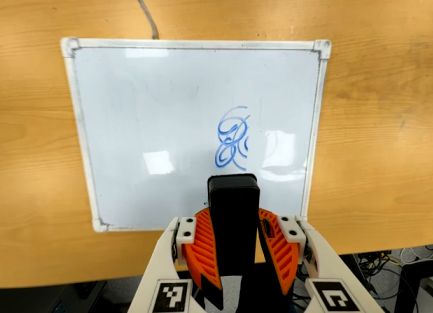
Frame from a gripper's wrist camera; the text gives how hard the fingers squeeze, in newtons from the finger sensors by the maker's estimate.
{"total": 8.7, "left": 9.1, "right": 8.3}